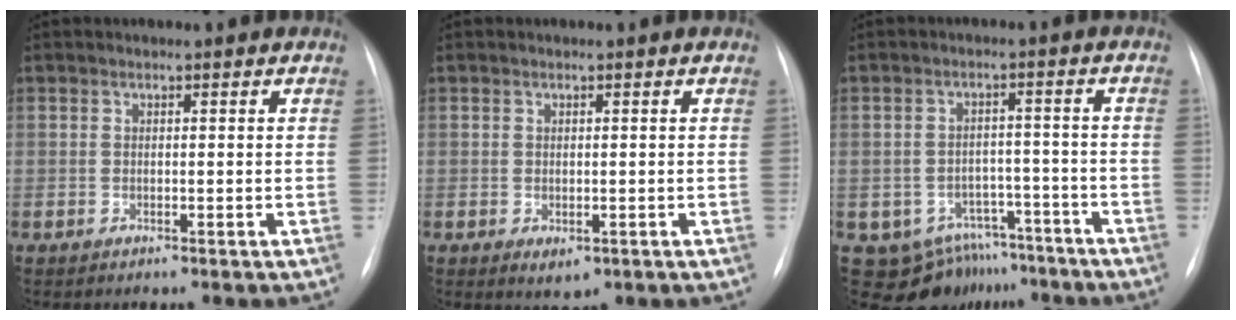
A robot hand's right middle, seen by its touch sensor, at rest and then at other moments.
{"total": 2.2, "force": [-0.8, 1.3, 1.6], "torque": [-0.019, -0.005, -0.001]}
{"total": 9.9, "force": [-7.0, 6.9, 1.5], "torque": [-0.013, 0.031, -0.088]}